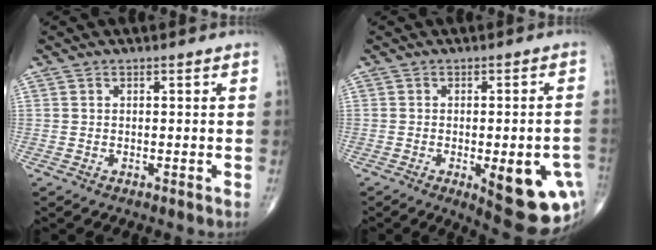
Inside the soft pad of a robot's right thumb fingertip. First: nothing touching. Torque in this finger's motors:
{"motor_torque": [1.69, 1.48, 0.69, -0.85, 0.29]}